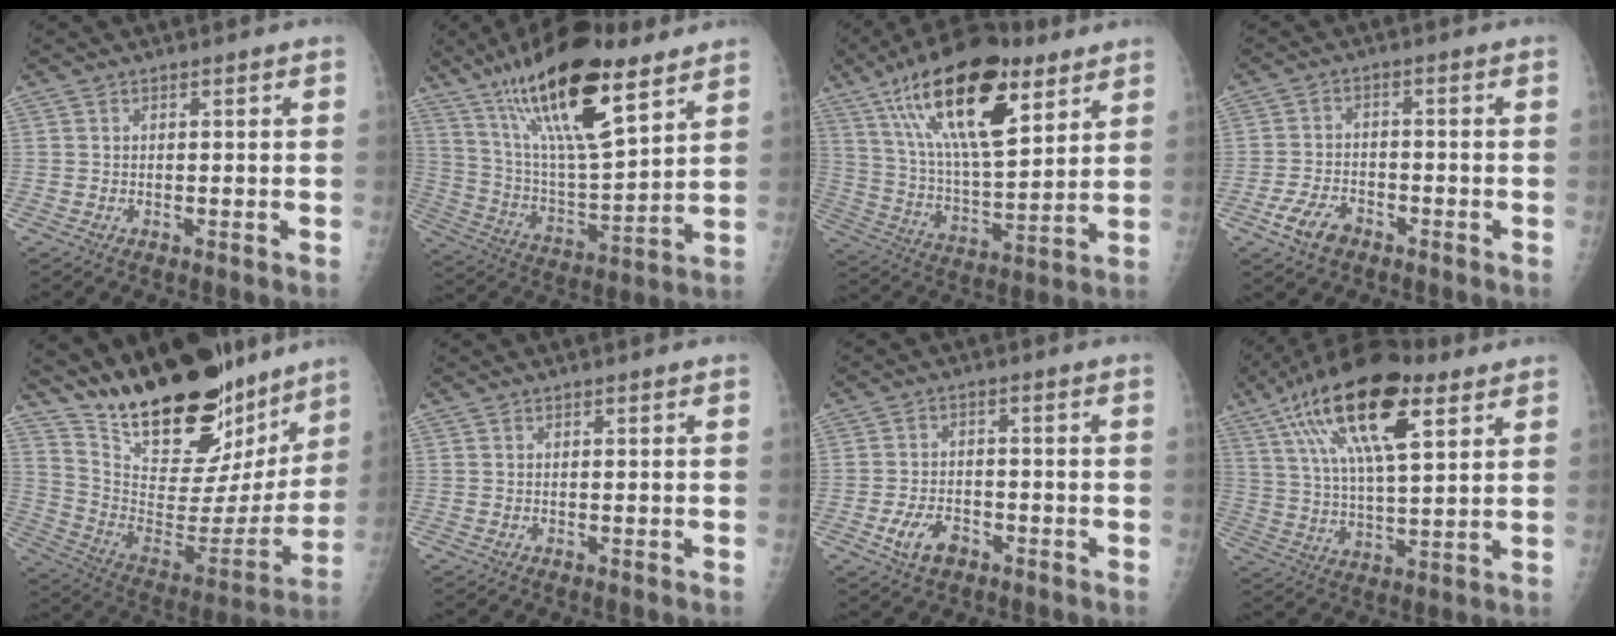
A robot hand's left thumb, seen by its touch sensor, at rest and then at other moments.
{"total": 22.7, "force": [14.0, 6.7, 16.6], "torque": [-0.276, -0.054, 0.250]}
{"total": 23.8, "force": [12.3, 9.5, 18.0], "torque": [-0.293, -0.038, 0.215]}
{"total": 6.1, "force": [-3.6, 3.6, 3.3], "torque": [-0.064, 0.017, -0.065]}
{"total": 28.8, "force": [22.2, 11.2, 14.6], "torque": [-0.197, -0.105, 0.349]}
{"total": 0.0}
{"total": 6.2, "force": [-3.1, 3.9, 3.7], "torque": [-0.064, 0.017, -0.052]}
{"total": 20.8, "force": [10.1, 7.7, 16.4], "torque": [-0.286, -0.013, 0.174]}